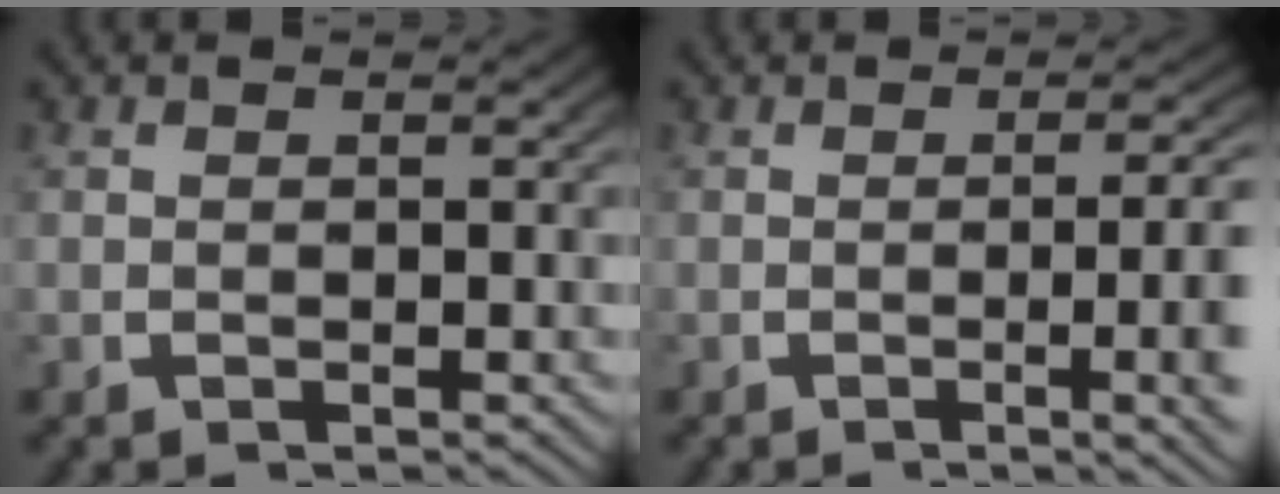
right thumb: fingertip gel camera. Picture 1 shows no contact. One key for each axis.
{"total": 5.0, "fx": -1.0, "fy": 1.3, "fz": 4.7, "tx": -0.055, "ty": 0.004, "tz": -0.019}